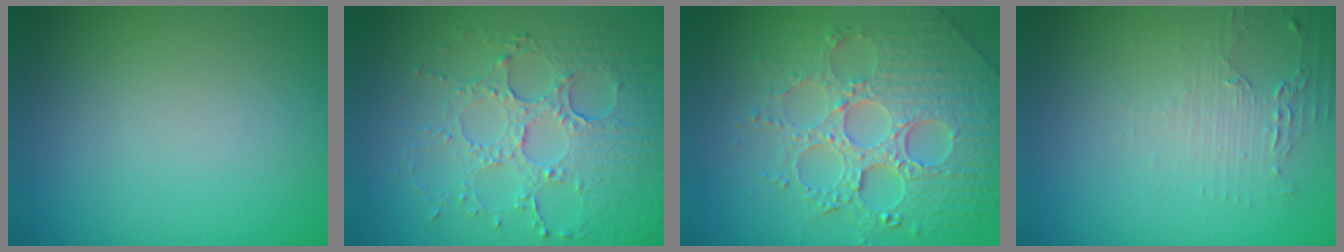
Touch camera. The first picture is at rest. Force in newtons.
{"total": 5.4, "press": 3.8, "slide": 3.9}
{"total": 8.1, "press": 6.0, "slide": 5.5}
{"total": 1.7, "press": 1.7, "slide": 0.3}